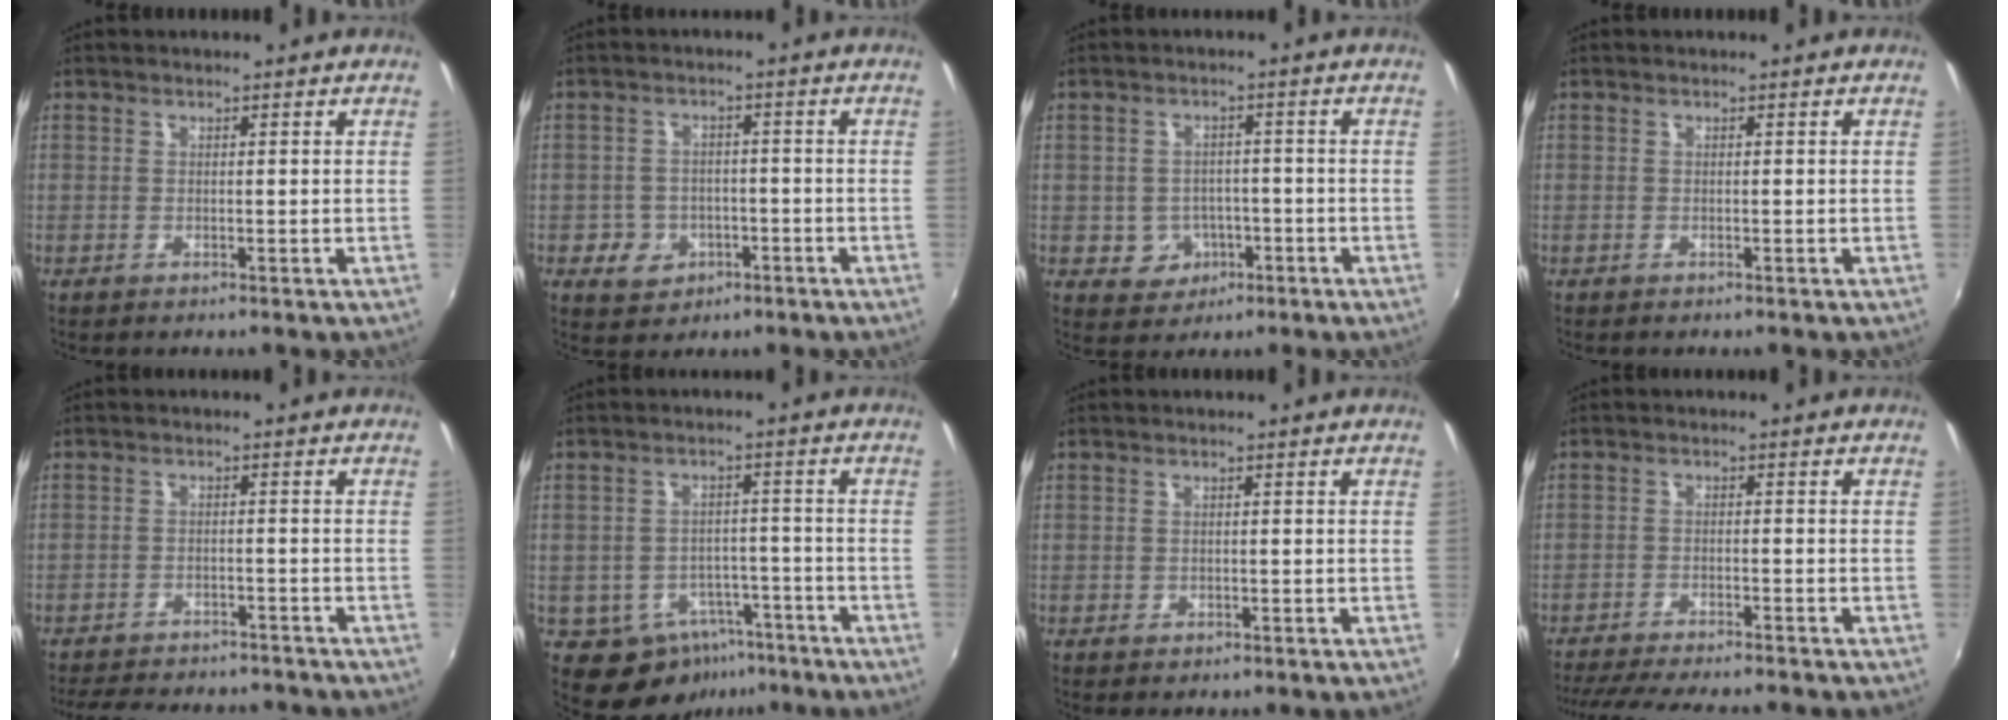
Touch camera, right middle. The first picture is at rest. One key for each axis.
{"total": 6.3, "fx": -2.5, "fy": 5.5, "fz": 1.7, "tx": -0.061, "ty": 0.011, "tz": -0.028}
{"total": 5.7, "fx": -1.8, "fy": 5.2, "fz": 1.4, "tx": -0.041, "ty": 0.009, "tz": -0.011}
{"total": 0.0}
{"total": 13.9, "fx": -12.0, "fy": 4.5, "fz": 5.3, "tx": -0.118, "ty": -0.010, "tz": -0.166}
{"total": 9.1, "fx": -5.1, "fy": 6.9, "fz": 3.2, "tx": -0.068, "ty": 0.016, "tz": -0.050}
{"total": 0.8, "fx": -0.4, "fy": 0.7, "fz": 0.2, "tx": -0.003, "ty": -0.003, "tz": -0.004}
{"total": 12.8, "fx": -11.4, "fy": 1.5, "fz": 5.7, "tx": -0.125, "ty": -0.025, "tz": -0.177}